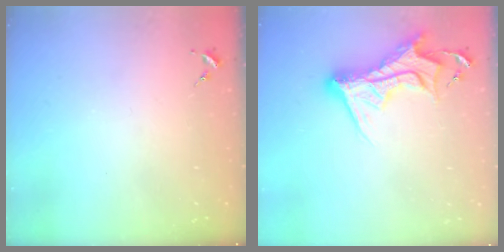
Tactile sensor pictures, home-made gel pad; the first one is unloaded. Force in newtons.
{"total": 14.0, "press": 14.0, "slide": 1.2}